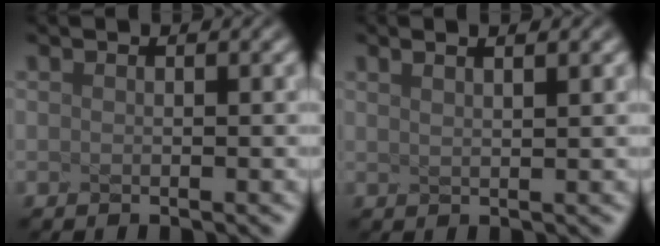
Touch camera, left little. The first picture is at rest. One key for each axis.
{"total": 2.2, "fx": 1.5, "fy": 0.6, "fz": 1.6, "tx": -0.021, "ty": 0.025, "tz": 0.014}